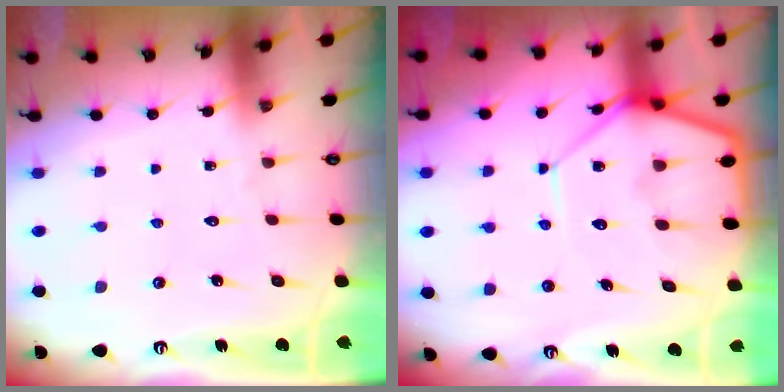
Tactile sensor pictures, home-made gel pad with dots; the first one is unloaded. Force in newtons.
{"total": 11.5, "press": 11.4, "slide": 1.0}